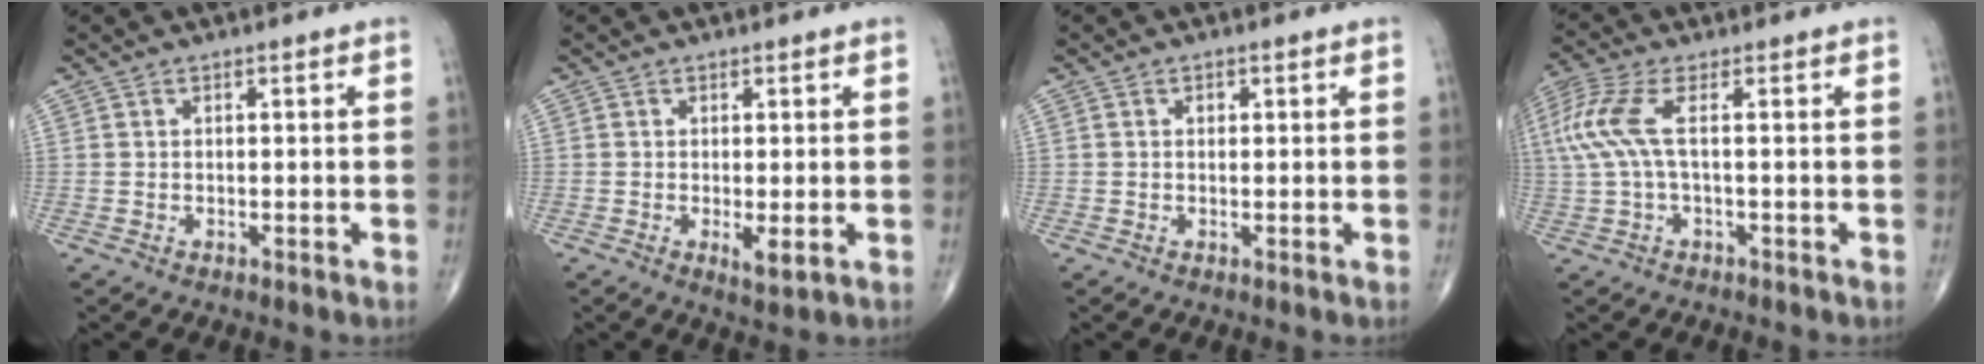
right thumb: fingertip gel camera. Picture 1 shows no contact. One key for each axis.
{"total": 2.7, "fx": -0.5, "fy": 0.8, "fz": 2.5, "tx": -0.043, "ty": -0.009, "tz": -0.006}
{"total": 0.8, "fx": 0.2, "fy": 0.7, "fz": 0.4, "tx": -0.004, "ty": 0.001, "tz": 0.003}
{"total": 8.2, "fx": 1.1, "fy": 2.5, "fz": 7.8, "tx": -0.223, "ty": 0.025, "tz": 0.021}